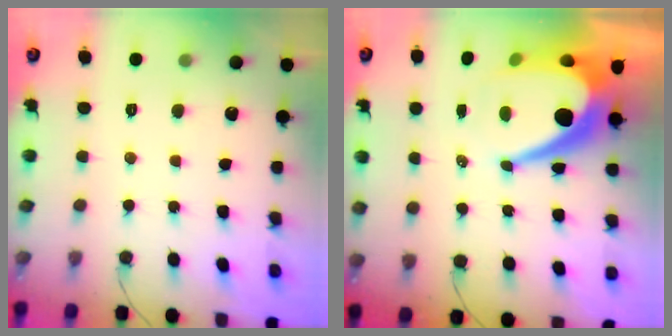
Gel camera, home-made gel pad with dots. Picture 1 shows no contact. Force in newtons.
{"total": 16.5, "press": 16.4, "slide": 1.5}